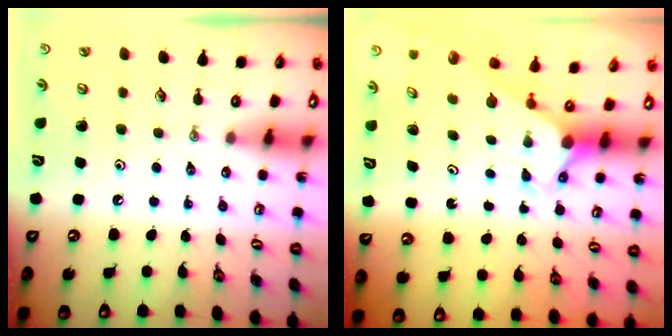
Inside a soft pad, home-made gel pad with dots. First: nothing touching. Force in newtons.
{"total": 2.9, "press": 2.9, "slide": 0.3}